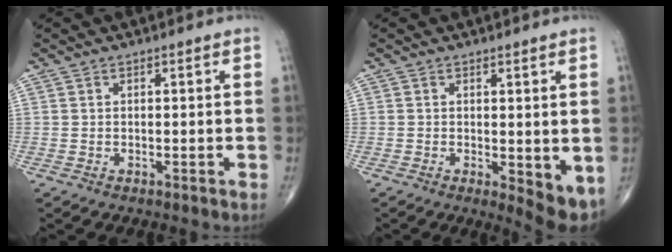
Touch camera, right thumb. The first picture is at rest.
{"total": 6.0, "force": [-0.6, 2.1, 5.6], "torque": [-0.069, -0.016, -0.004]}